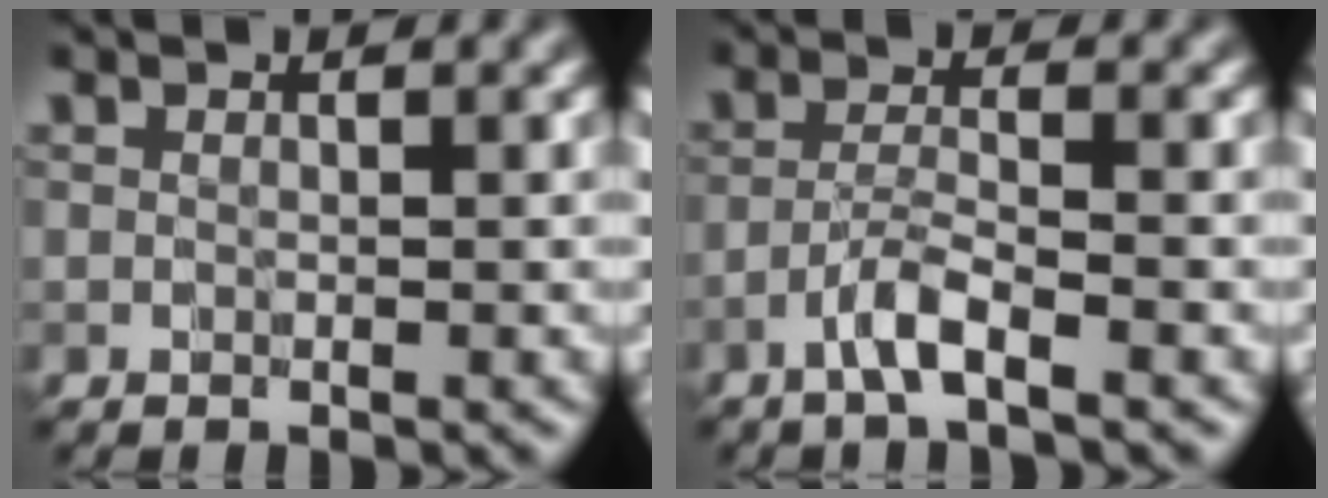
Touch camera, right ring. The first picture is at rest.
{"total": 2.4, "force": [-1.6, 0.1, 1.8], "torque": [-0.033, 0.008, -0.040]}